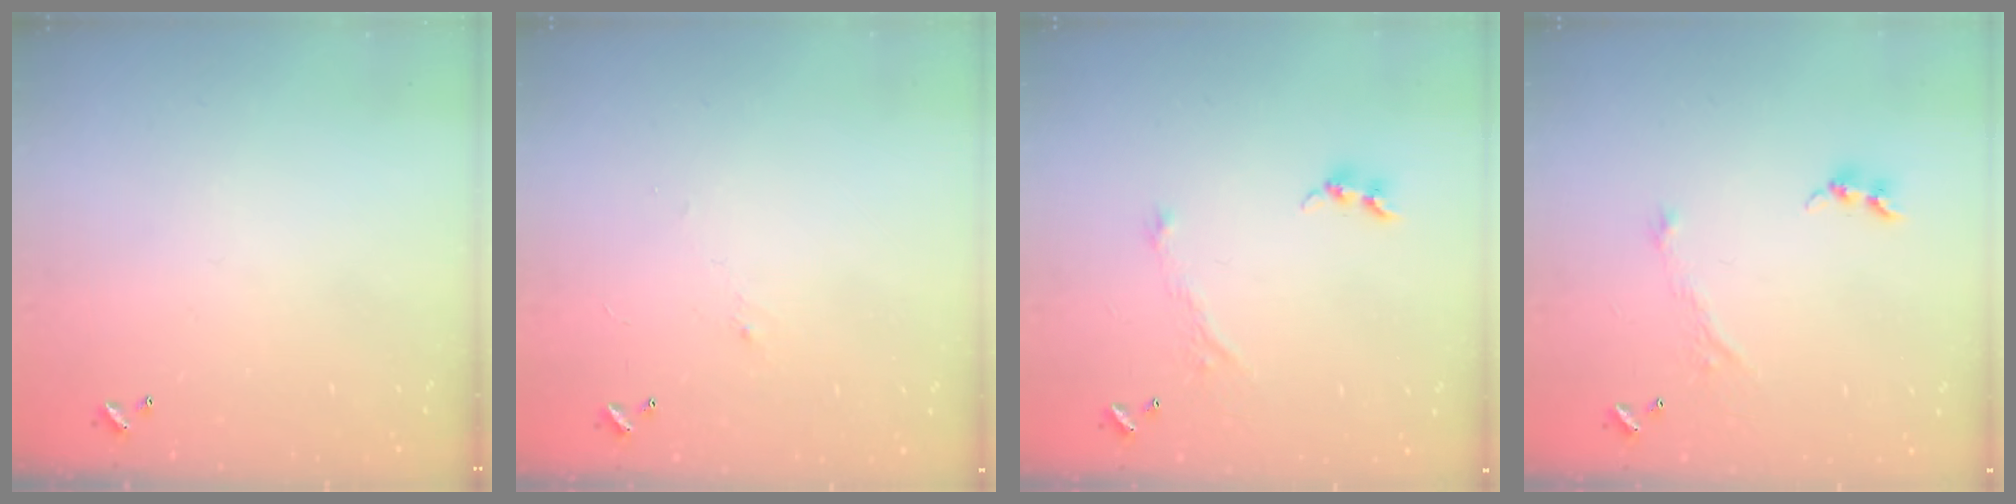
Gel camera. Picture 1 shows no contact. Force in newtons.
{"total": 1.0, "press": 0.8, "slide": 0.6}
{"total": 2.3, "press": 2.3, "slide": 0.4}
{"total": 2.3, "press": 2.3, "slide": 0.4}